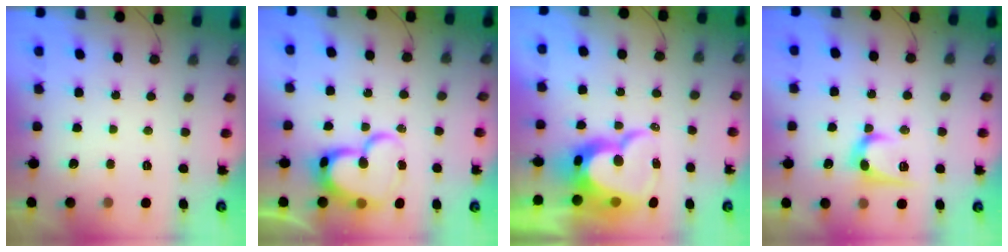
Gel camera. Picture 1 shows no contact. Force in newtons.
{"total": 18.9, "press": 18.8, "slide": 1.5}
{"total": 18.6, "press": 18.6, "slide": 1.3}
{"total": 10.1, "press": 10.0, "slide": 0.7}